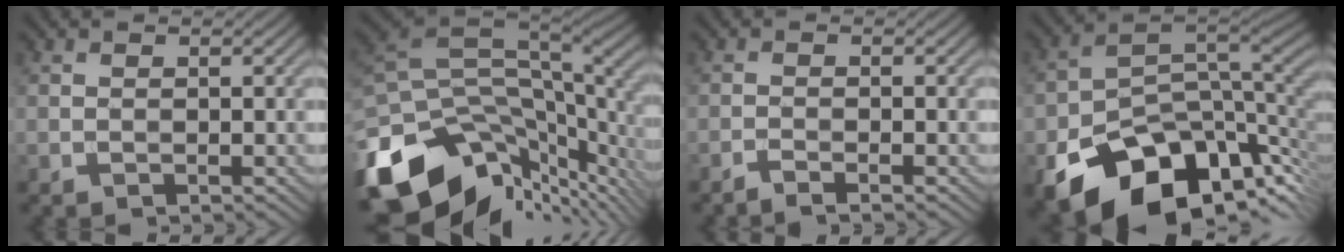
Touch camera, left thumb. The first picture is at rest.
{"total": 15.9, "force": [-6.5, 8.6, 11.7], "torque": [-0.279, -0.024, -0.102]}
{"total": 1.4, "force": [-1.3, -0.1, 0.7], "torque": [-0.012, 0.005, -0.031]}
{"total": 16.6, "force": [-7.4, 10.8, 10.2], "torque": [-0.187, -0.053, -0.103]}